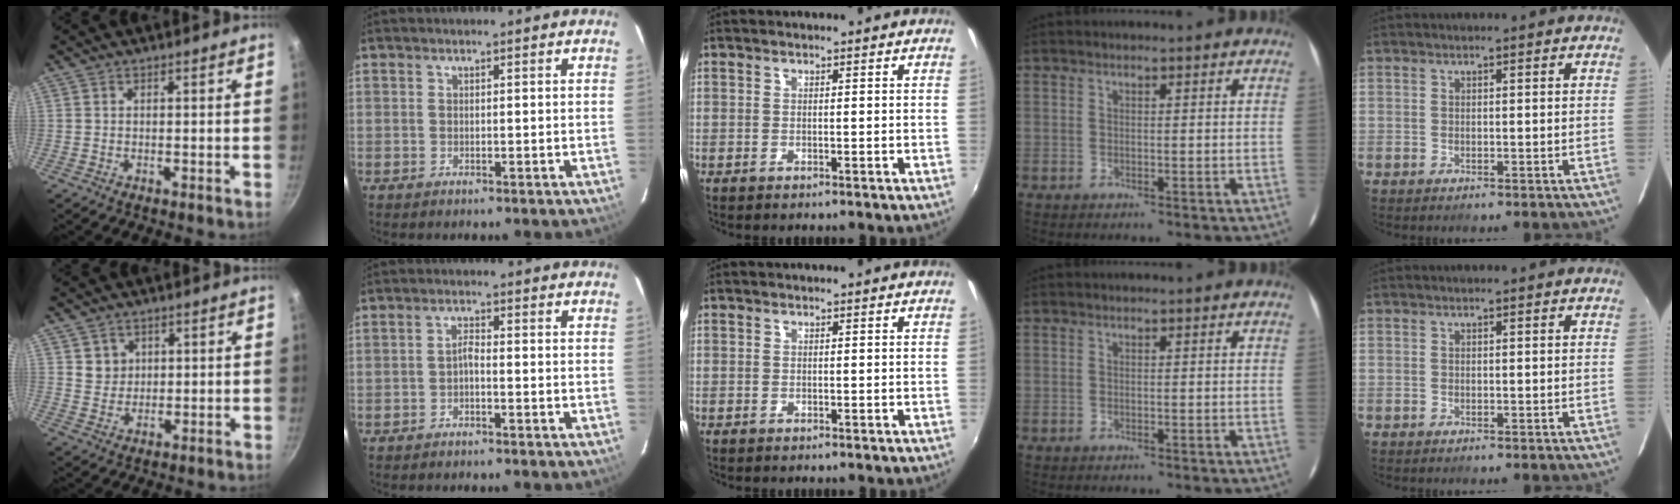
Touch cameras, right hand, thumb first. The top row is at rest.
{"thumb": {"total": 3.6, "force": [1.3, 3.3, 0.7], "torque": [0.009, 0.004, 0.027]}, "index": {"total": 1.4, "force": [-1.0, 0.2, 1.0], "torque": [-0.020, 0.006, -0.019]}}